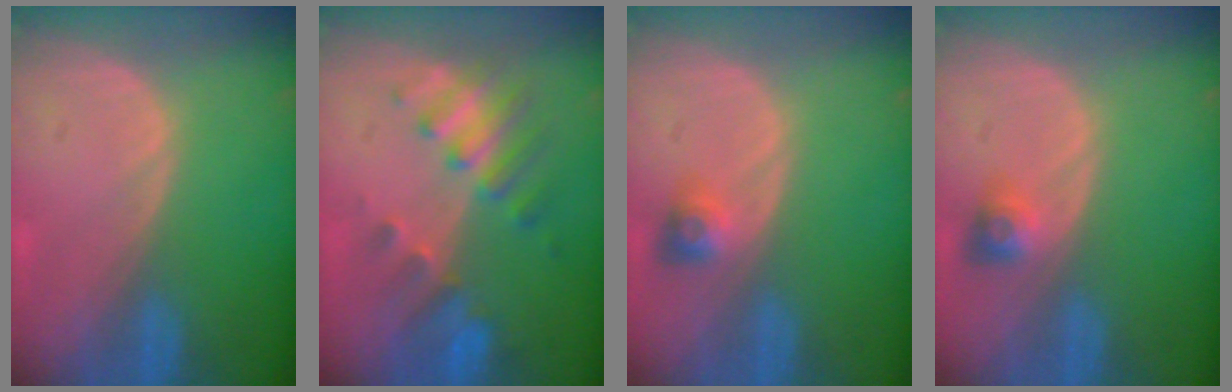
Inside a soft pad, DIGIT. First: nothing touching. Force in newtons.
{"total": 7.8, "press": 6.9, "slide": 3.7}
{"total": 3.0, "press": 2.7, "slide": 1.3}
{"total": 3.0, "press": 2.7, "slide": 1.3}